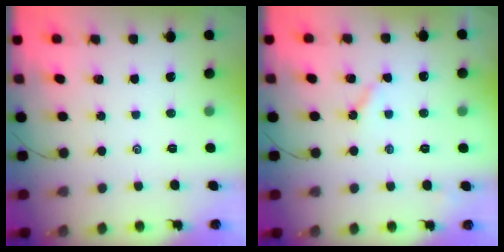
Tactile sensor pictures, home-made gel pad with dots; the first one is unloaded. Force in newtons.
{"total": 4.7, "press": 4.7, "slide": 0.4}